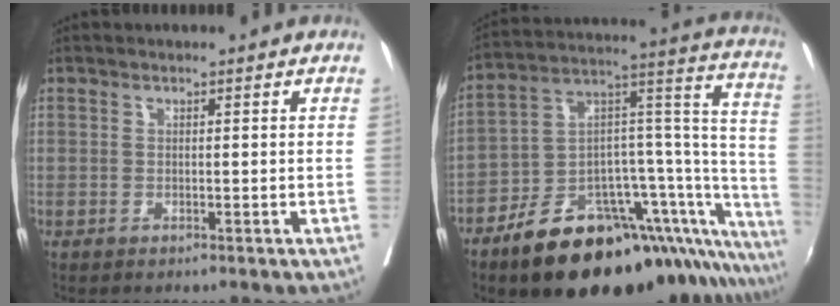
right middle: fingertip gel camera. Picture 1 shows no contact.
{"total": 28.7, "force": [-20.5, 7.8, 18.5], "torque": [-0.162, 0.041, -0.292]}